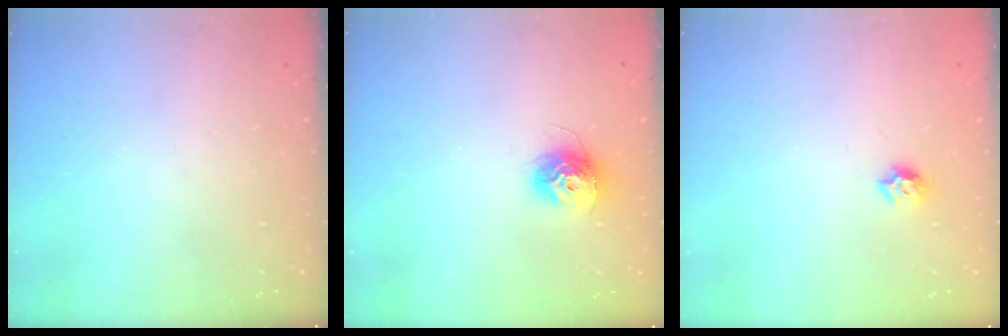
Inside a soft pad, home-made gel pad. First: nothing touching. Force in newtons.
{"total": 11.5, "press": 11.4, "slide": 0.8}
{"total": 6.3, "press": 6.3, "slide": 0.2}